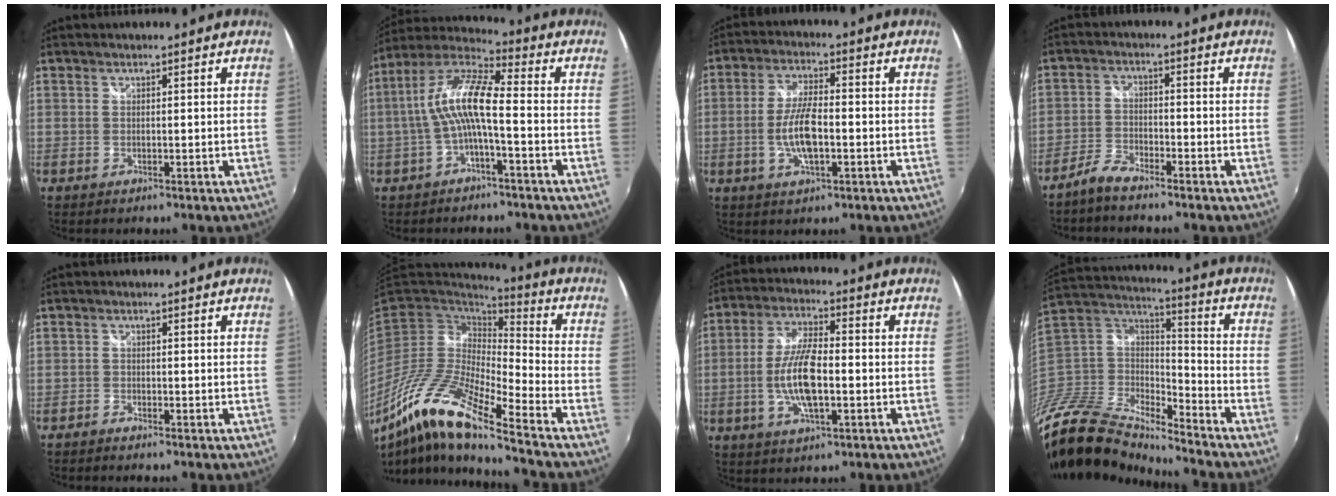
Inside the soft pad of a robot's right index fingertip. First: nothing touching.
{"total": 10.6, "force": [-1.7, 2.0, 10.3], "torque": [-0.212, 0.018, -0.033]}
{"total": 8.2, "force": [-1.9, 2.6, 7.5], "torque": [-0.153, 0.002, -0.037]}
{"total": 4.3, "force": [-3.7, 1.1, 1.8], "torque": [-0.051, 0.002, -0.077]}
{"total": 1.1, "force": [-1.0, 0.2, 0.2], "torque": [-0.012, -0.004, -0.023]}
{"total": 17.6, "force": [-11.3, 2.0, 13.3], "torque": [-0.253, -0.026, -0.233]}
{"total": 10.5, "force": [-2.2, 3.1, 9.7], "torque": [-0.198, 0.002, -0.043]}
{"total": 17.3, "force": [-14.2, 6.7, 7.3], "torque": [-0.177, -0.004, -0.279]}